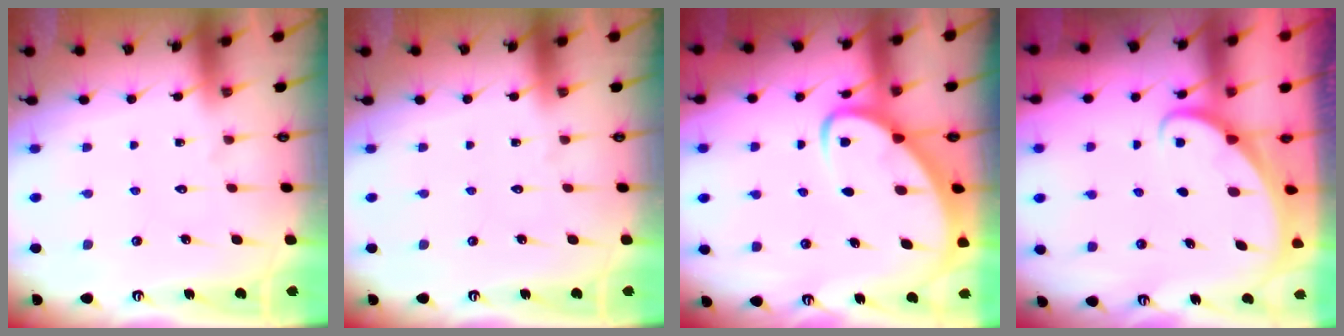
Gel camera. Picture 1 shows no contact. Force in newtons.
{"total": 0.0}
{"total": 6.0, "press": 6.0, "slide": 0.6}
{"total": 1.9, "press": 1.9, "slide": 0.1}